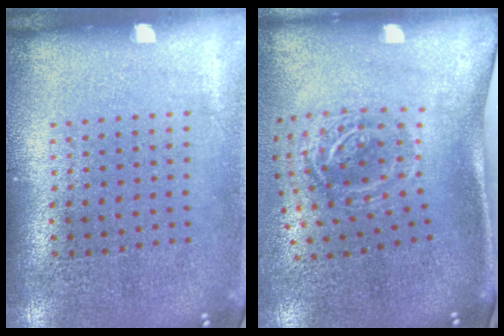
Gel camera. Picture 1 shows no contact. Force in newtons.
{"total": 2.0, "press": 1.3, "slide": 1.6}